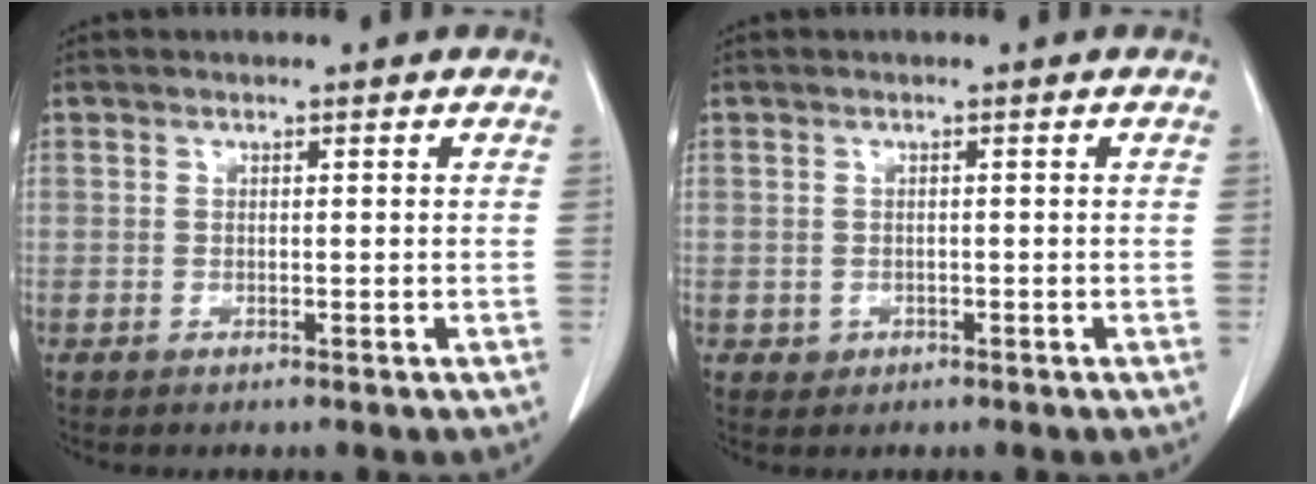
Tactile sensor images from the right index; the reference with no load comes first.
{"total": 1.2, "force": [-0.4, 1.2, 0.1], "torque": [0.000, 0.004, -0.003]}